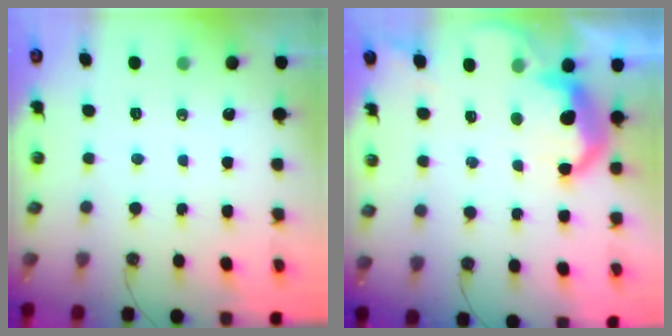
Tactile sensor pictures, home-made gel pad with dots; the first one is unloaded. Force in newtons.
{"total": 9.3, "press": 9.3, "slide": 0.7}